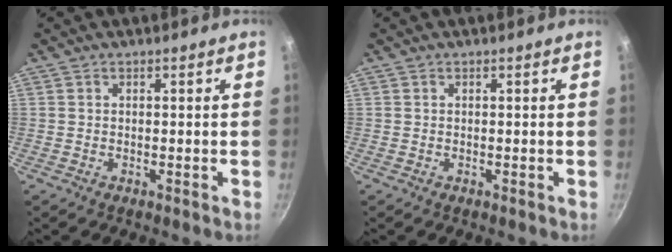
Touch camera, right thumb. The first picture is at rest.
{"total": 0.0}